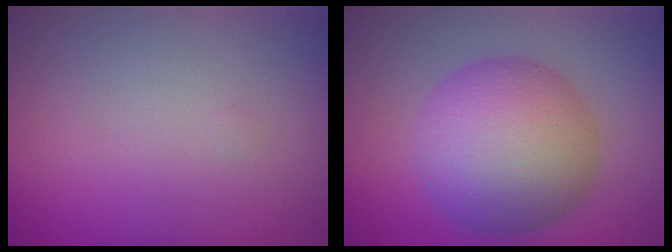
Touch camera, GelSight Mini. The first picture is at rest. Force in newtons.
{"total": 9.0, "press": 9.0, "slide": 0.0}